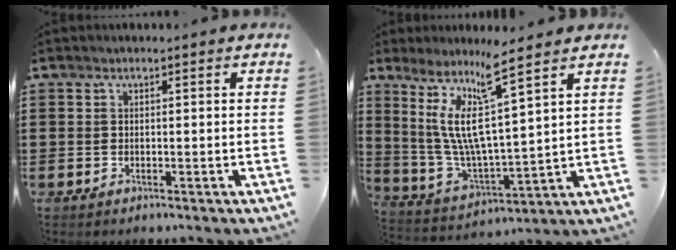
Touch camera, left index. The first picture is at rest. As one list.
[{"total": 10.1, "force": [5.9, 0.5, 8.2], "torque": [-0.186, -0.039, 0.092]}]